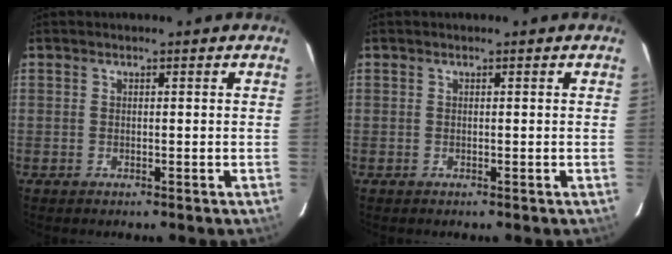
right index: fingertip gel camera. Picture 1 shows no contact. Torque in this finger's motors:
{"motor_torque": [0.00, 0.00, 0.00, 0.01]}